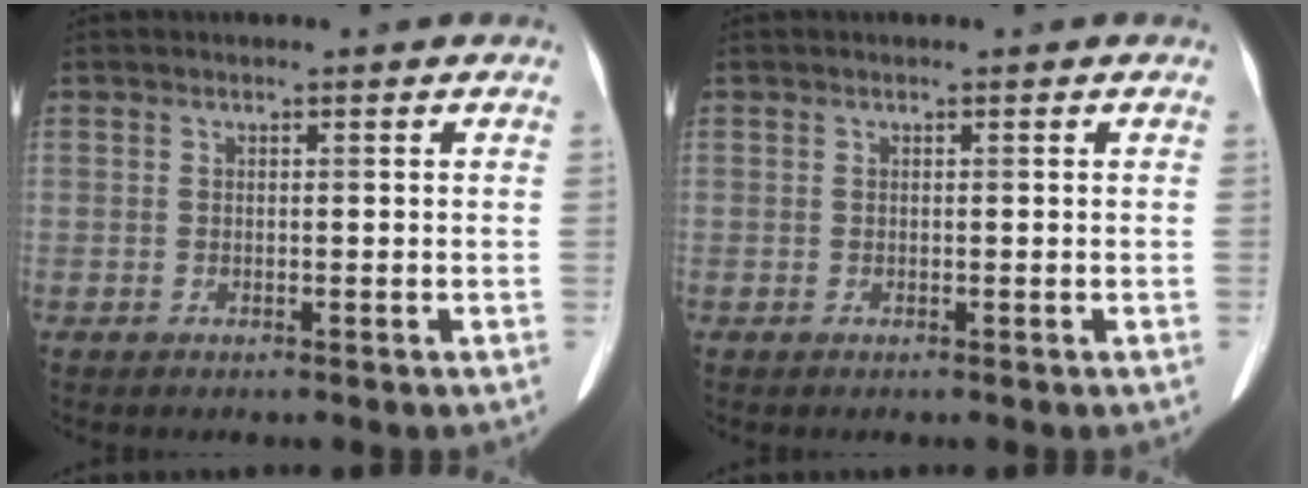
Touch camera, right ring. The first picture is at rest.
{"total": 0.0}